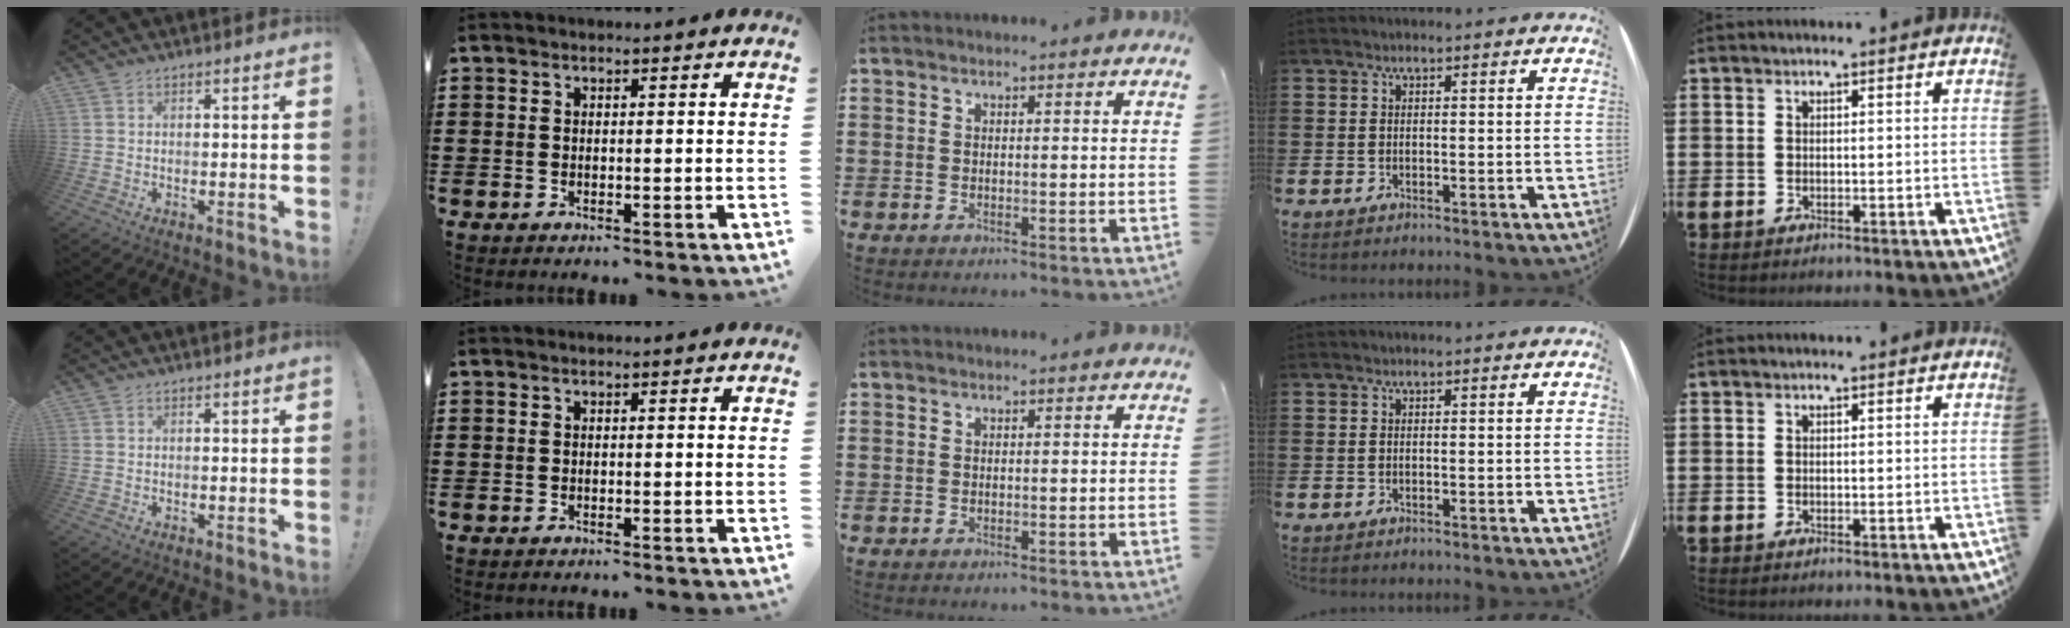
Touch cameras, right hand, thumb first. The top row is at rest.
{}